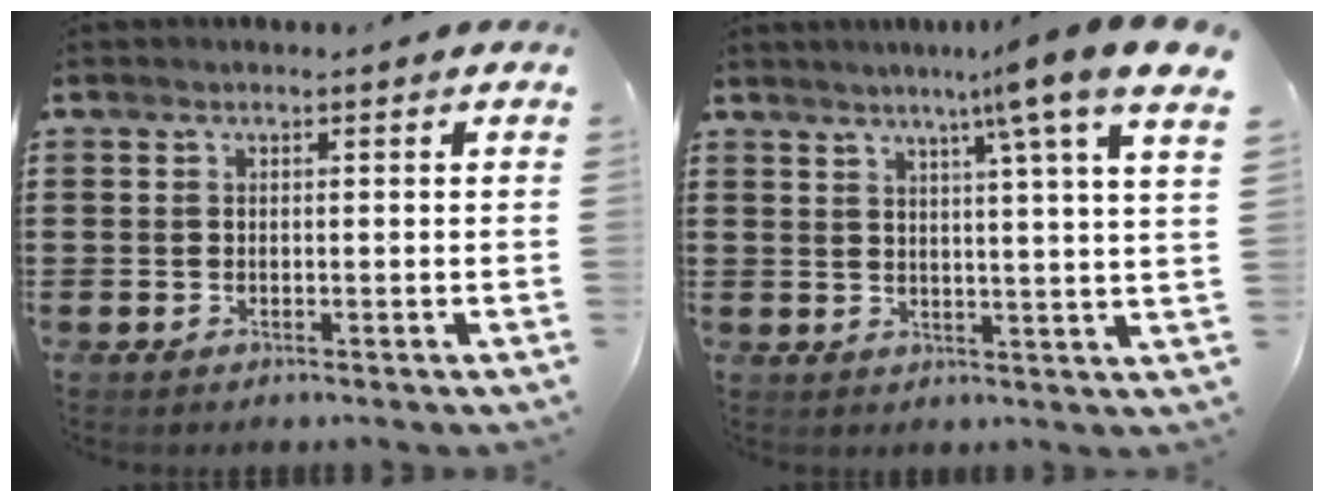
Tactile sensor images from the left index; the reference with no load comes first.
{"total": 8.5, "force": [5.9, -1.7, 5.8], "torque": [-0.102, -0.043, 0.081]}